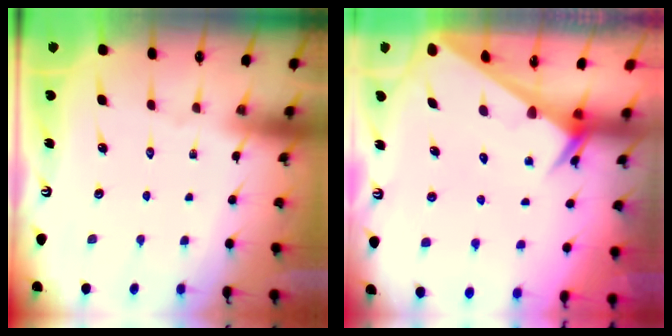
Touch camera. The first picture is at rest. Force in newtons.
{"total": 2.6, "press": 2.6, "slide": 0.1}